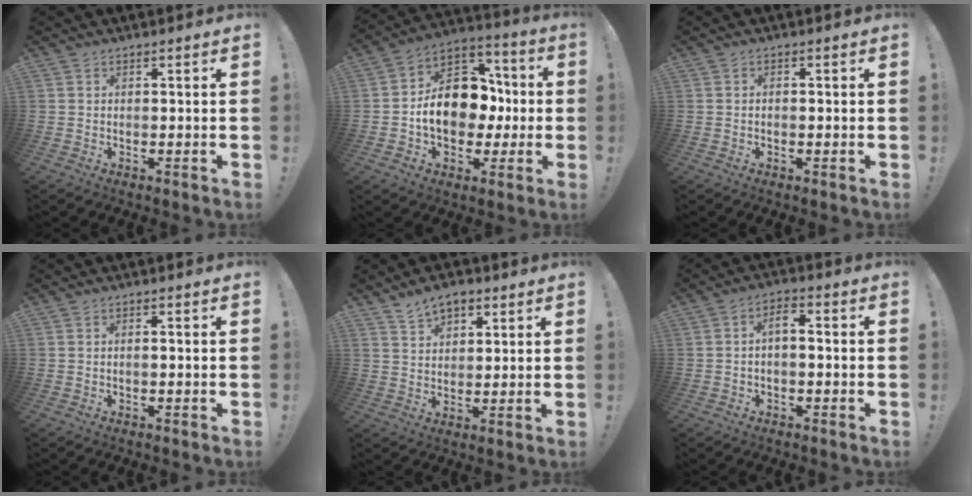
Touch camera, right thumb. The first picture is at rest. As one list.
[{"total": 16.8, "force": [-1.4, 12.6, 11.1], "torque": [-0.172, 0.021, -0.016]}, {"total": 0.6, "force": [-0.3, 0.2, 0.5], "torque": [-0.008, 0.002, -0.007]}, {"total": 0.8, "force": [-0.3, -0.1, 0.8], "torque": [-0.015, 0.001, -0.006]}, {"total": 6.8, "force": [4.6, 4.1, 2.9], "torque": [-0.047, -0.017, 0.085]}, {"total": 4.1, "force": [-0.6, 1.9, 3.6], "torque": [-0.058, 0.006, -0.013]}]